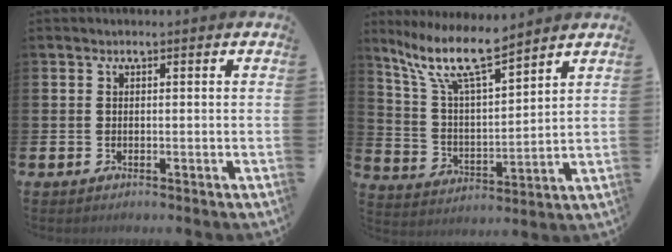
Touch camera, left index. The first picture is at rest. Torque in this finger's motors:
{"motor_torque": [0.58, -0.45, 0.84, 0.21]}